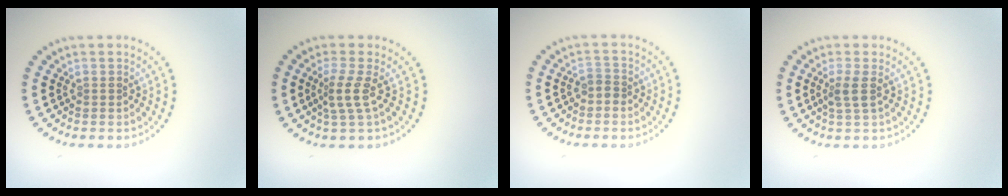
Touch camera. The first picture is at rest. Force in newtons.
{"total": 2.2, "press": 1.5, "slide": 1.7}
{"total": 1.0, "press": 0.8, "slide": 0.6}
{"total": 1.6, "press": 1.3, "slide": 0.9}